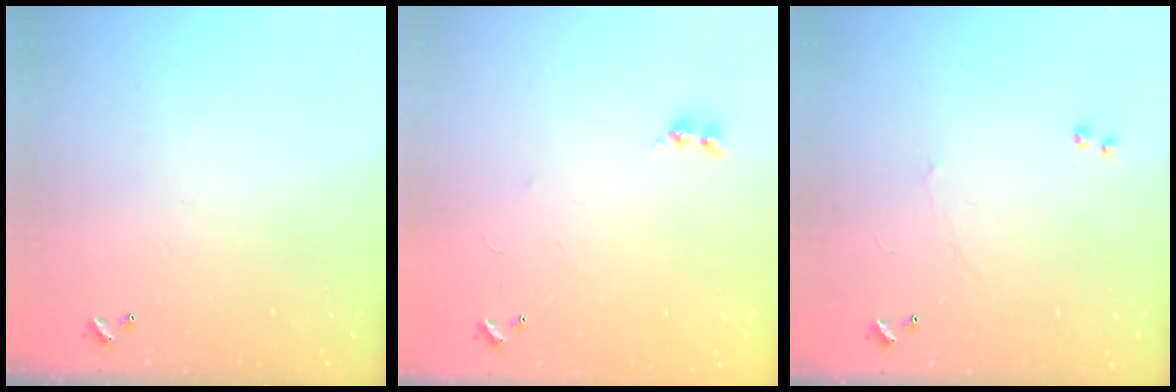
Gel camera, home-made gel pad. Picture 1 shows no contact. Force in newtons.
{"total": 5.9, "press": 5.9, "slide": 0.6}
{"total": 1.3, "press": 1.1, "slide": 0.5}